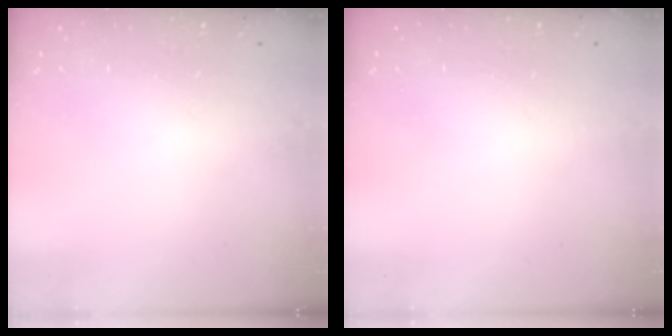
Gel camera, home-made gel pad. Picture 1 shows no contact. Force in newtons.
{"total": 0.0}